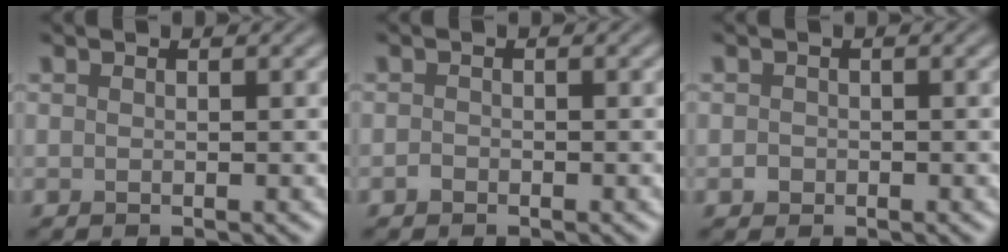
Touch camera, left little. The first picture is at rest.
{"total": 0.6, "force": [-0.4, 0.4, 0.2], "torque": [-0.002, -0.003, -0.008]}
{"total": 0.9, "force": [-0.4, 0.8, 0.2], "torque": [0.002, -0.003, -0.008]}